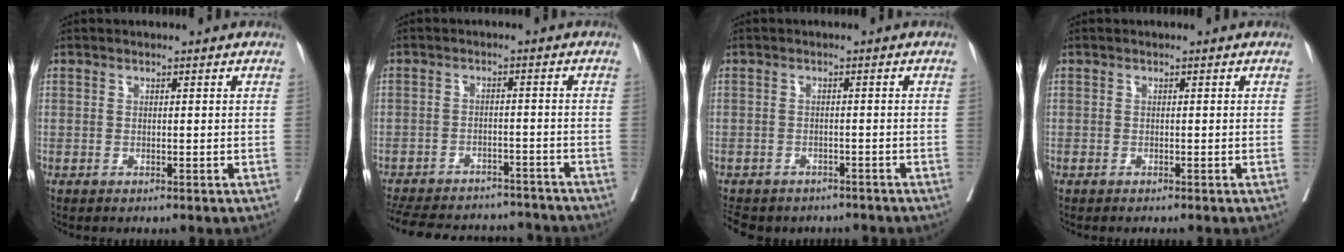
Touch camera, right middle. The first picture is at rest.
{"total": 19.7, "force": [-17.6, 6.2, 6.2], "torque": [-0.167, -0.010, -0.235]}
{"total": 11.2, "force": [-9.2, 5.5, 3.3], "torque": [-0.076, -0.002, -0.112]}
{"total": 0.8, "force": [-0.7, 0.1, 0.3], "torque": [-0.007, -0.001, -0.011]}